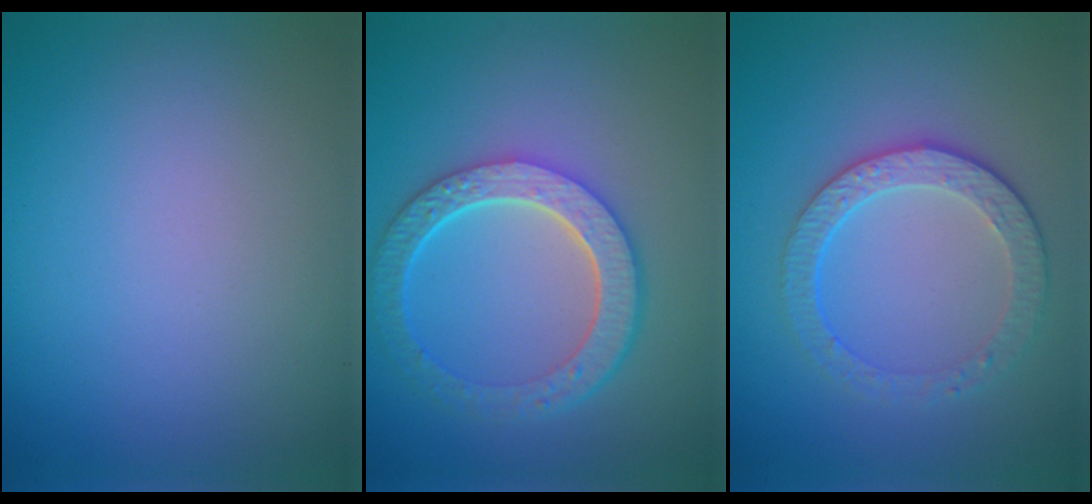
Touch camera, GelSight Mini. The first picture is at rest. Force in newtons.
{"total": 6.0, "press": 4.5, "slide": 3.9}
{"total": 3.8, "press": 3.2, "slide": 2.1}